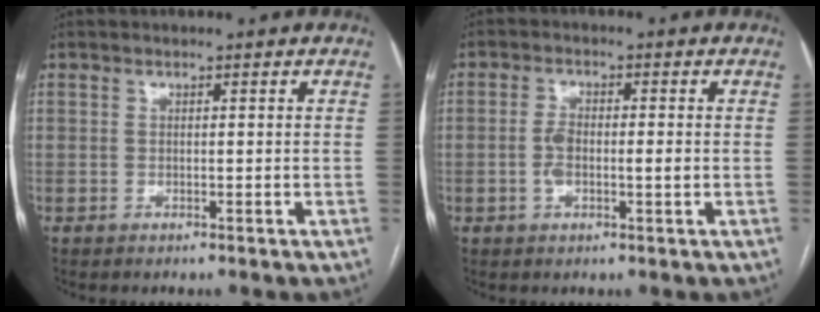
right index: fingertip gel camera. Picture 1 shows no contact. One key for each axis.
{"total": 4.3, "fx": -0.5, "fy": 1.7, "fz": 3.9, "tx": -0.083, "ty": 0.011, "tz": -0.009}